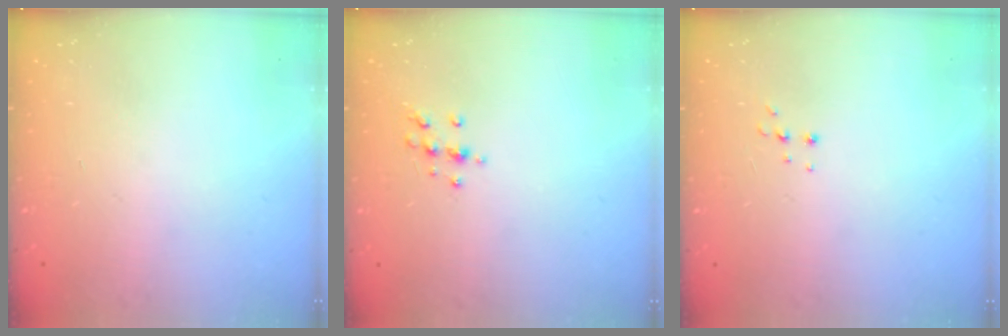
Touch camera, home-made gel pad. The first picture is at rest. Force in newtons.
{"total": 6.8, "press": 6.8, "slide": 0.6}
{"total": 5.0, "press": 4.9, "slide": 0.9}